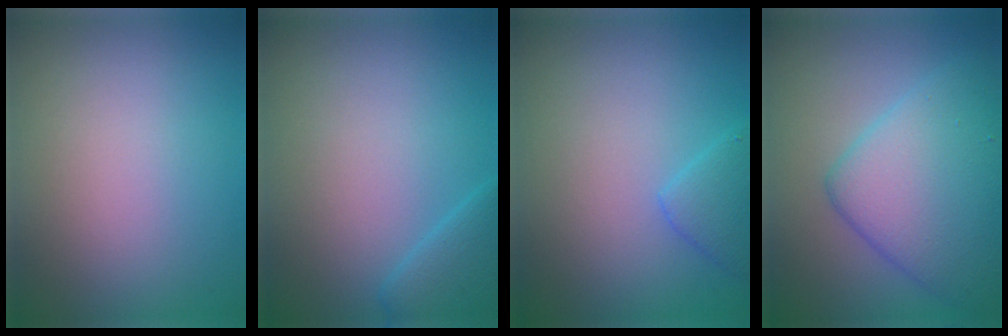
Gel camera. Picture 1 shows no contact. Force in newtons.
{"total": 2.3, "press": 2.3, "slide": 0.1}
{"total": 2.1, "press": 2.1, "slide": 0.1}
{"total": 7.5, "press": 7.5, "slide": 0.2}